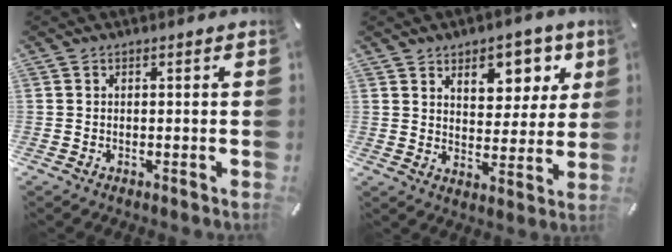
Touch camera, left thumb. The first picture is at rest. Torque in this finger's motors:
{"motor_torque": [0.56, -0.20, 0.42, 0.04, 0.07]}